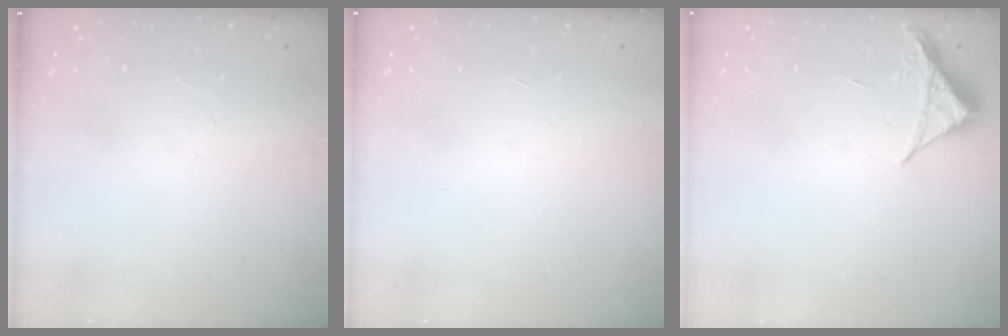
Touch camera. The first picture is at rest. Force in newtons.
{"total": 1.7, "press": 1.7, "slide": 0.1}
{"total": 4.1, "press": 4.1, "slide": 0.5}